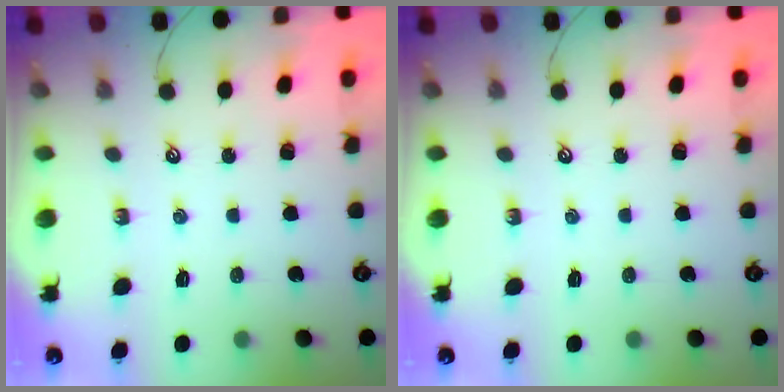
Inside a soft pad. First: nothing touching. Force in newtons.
{"total": 0.0}